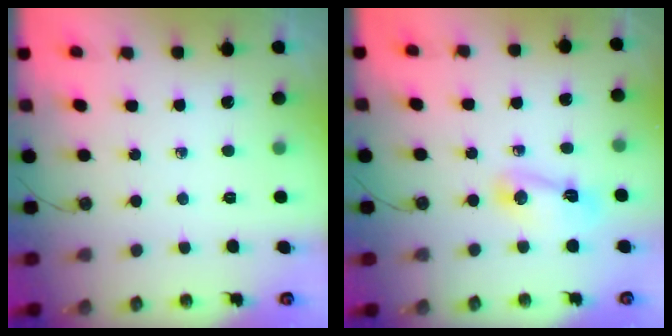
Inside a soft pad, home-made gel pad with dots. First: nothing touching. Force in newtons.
{"total": 4.8, "press": 4.7, "slide": 1.0}